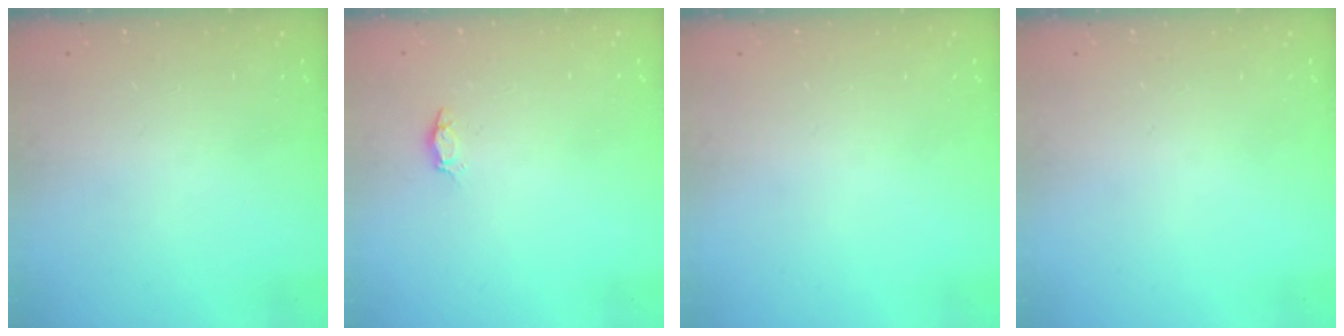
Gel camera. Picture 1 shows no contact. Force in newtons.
{"total": 2.9, "press": 2.9, "slide": 0.4}
{"total": 0.0}
{"total": 0.0}